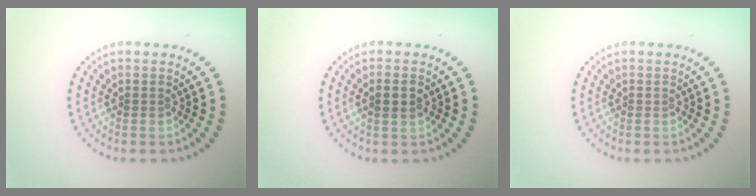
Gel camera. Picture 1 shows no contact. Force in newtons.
{"total": 1.7, "press": 1.6, "slide": 0.5}
{"total": 0.0}